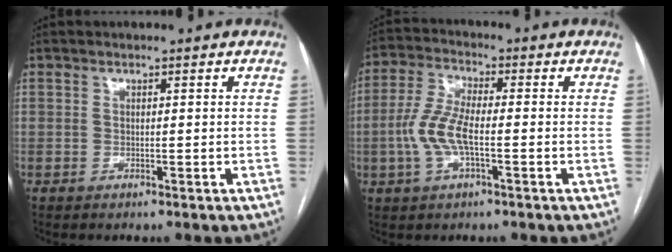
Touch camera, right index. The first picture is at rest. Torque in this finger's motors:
{"motor_torque": [0.30, -0.15, 0.54, 0.17]}